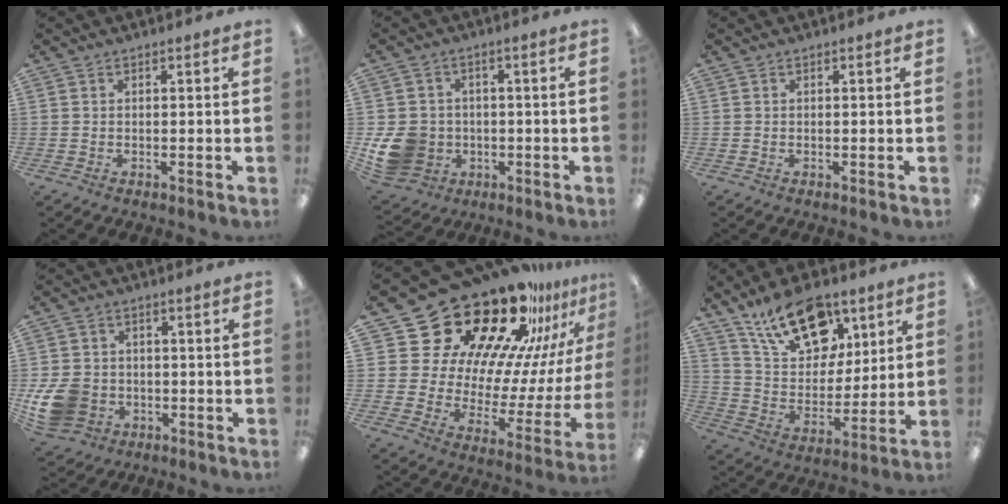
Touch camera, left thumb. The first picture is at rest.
{"total": 10.9, "force": [-2.2, 9.7, 4.6], "torque": [-0.122, 0.019, -0.033]}
{"total": 0.0}
{"total": 10.7, "force": [-3.2, 8.7, 5.4], "torque": [-0.113, 0.022, -0.057]}
{"total": 26.2, "force": [21.4, 11.7, 9.6], "torque": [-0.147, -0.176, 0.386]}
{"total": 18.6, "force": [11.8, 10.4, 9.8], "torque": [-0.150, -0.053, 0.209]}